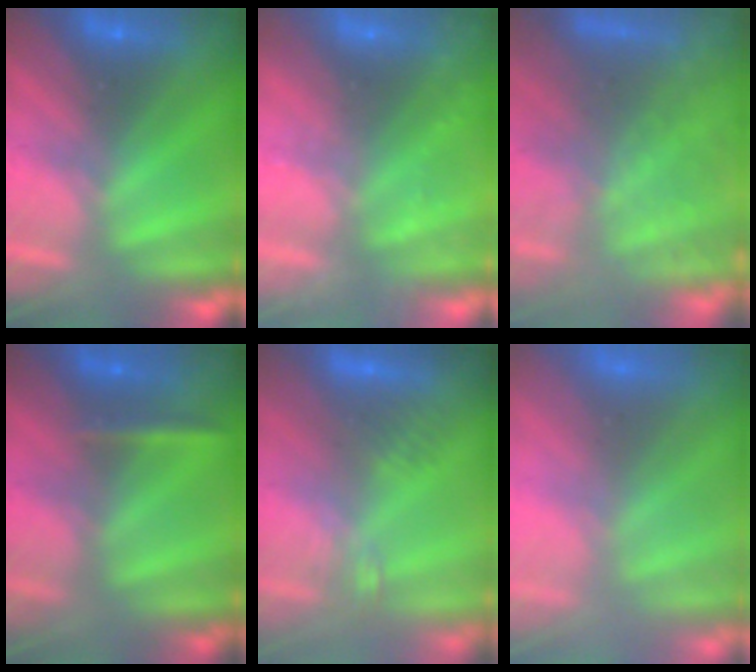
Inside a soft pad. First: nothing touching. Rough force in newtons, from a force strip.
{"total": 2.2}
{"total": 7.8}
{"total": 2.4}
{"total": 2.6}
{"total": 9.6}